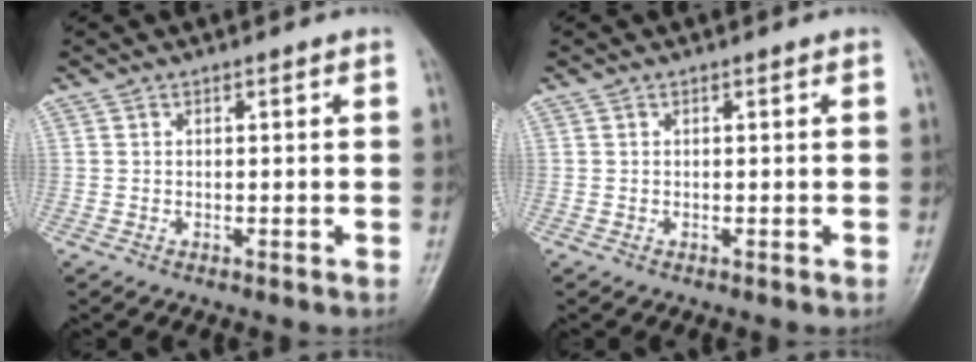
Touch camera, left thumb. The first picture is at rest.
{"total": 0.0}